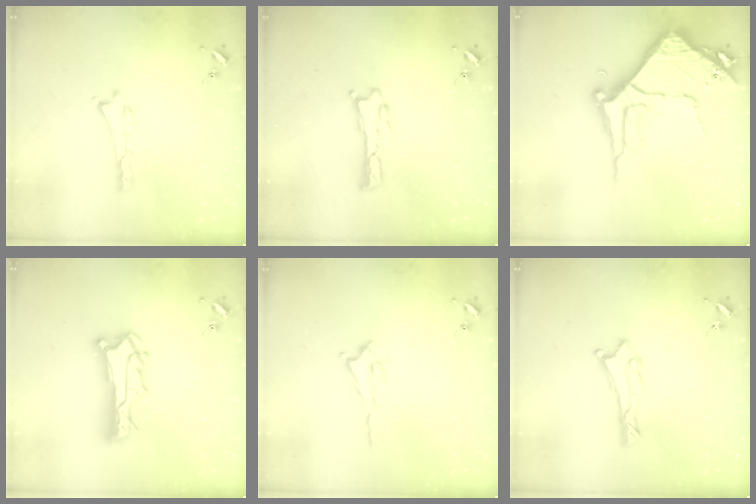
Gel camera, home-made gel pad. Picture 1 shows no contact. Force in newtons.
{"total": 0.0}
{"total": 8.4, "press": 8.4, "slide": 0.9}
{"total": 8.4, "press": 8.3, "slide": 0.8}
{"total": 0.7, "press": 0.7, "slide": 0.2}
{"total": 1.1, "press": 1.1, "slide": 0.1}